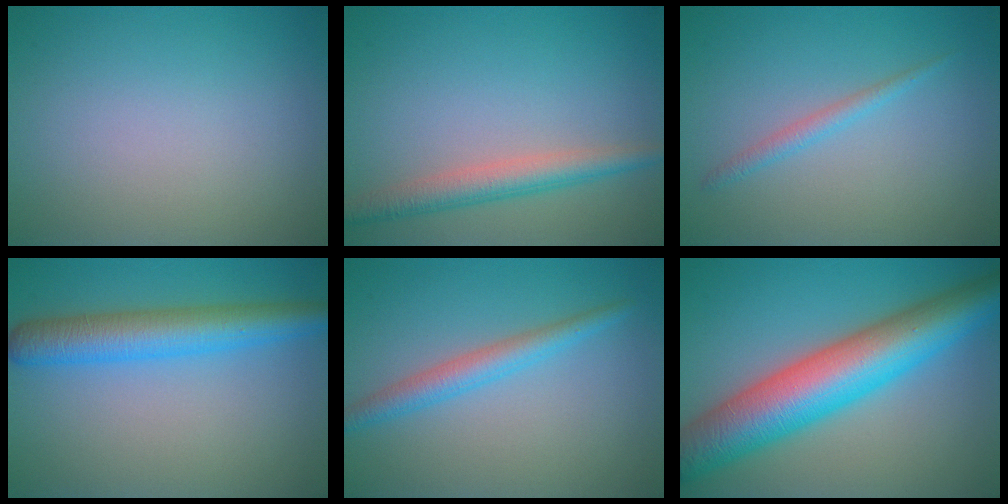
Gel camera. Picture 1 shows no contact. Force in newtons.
{"total": 3.5, "press": 3.5, "slide": 0.1}
{"total": 1.4, "press": 1.4, "slide": 0.0}
{"total": 5.7, "press": 5.7, "slide": 0.2}
{"total": 2.7, "press": 2.7, "slide": 0.1}
{"total": 11.2, "press": 11.2, "slide": 0.1}